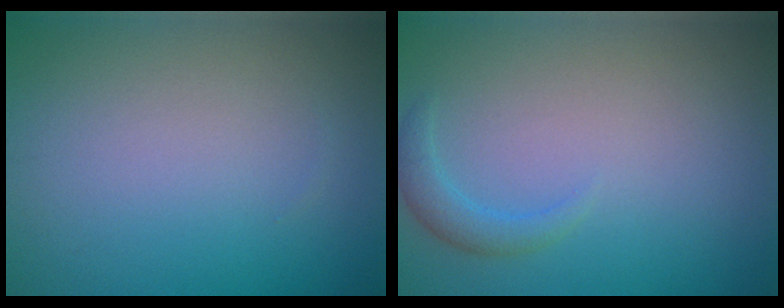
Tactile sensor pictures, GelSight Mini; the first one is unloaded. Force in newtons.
{"total": 1.6, "press": 1.6, "slide": 0.1}